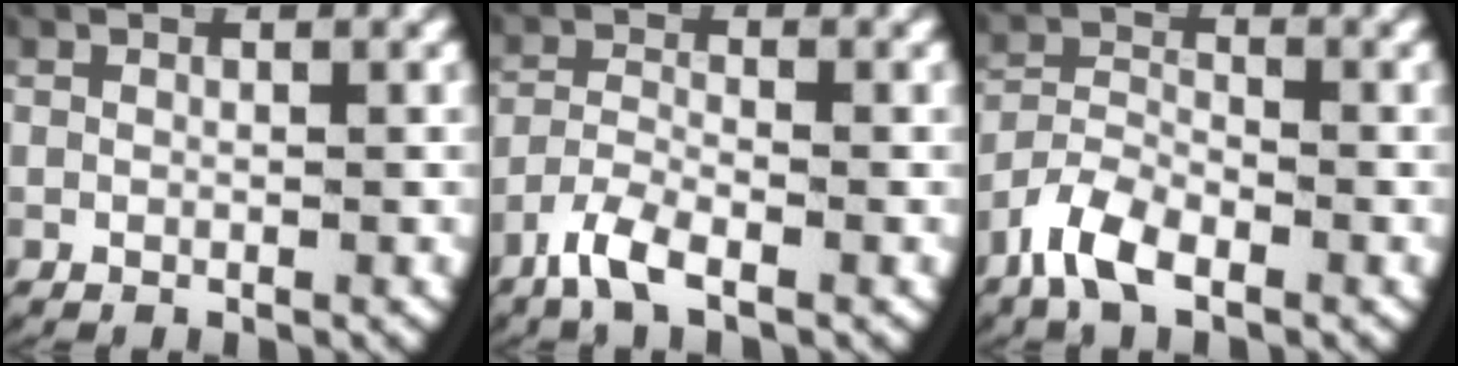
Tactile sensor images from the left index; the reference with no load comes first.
{"total": 3.4, "force": [-2.4, 1.2, 2.2], "torque": [-0.061, -0.011, -0.042]}
{"total": 4.7, "force": [-3.0, 2.7, 2.4], "torque": [-0.053, -0.012, -0.054]}